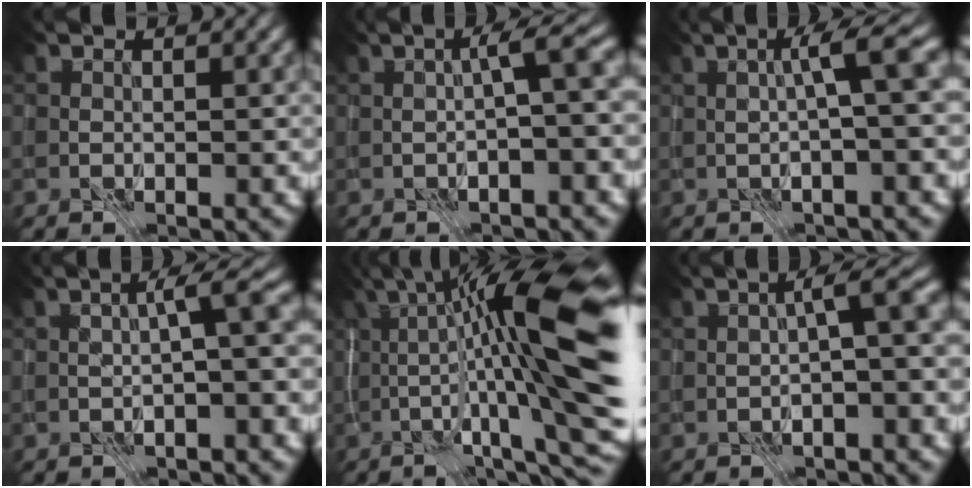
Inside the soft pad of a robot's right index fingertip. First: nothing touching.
{"total": 3.0, "force": [-0.5, 0.0, 2.9], "torque": [-0.045, 0.016, -0.013]}
{"total": 3.4, "force": [0.3, -0.2, 3.3], "torque": [-0.053, 0.019, 0.000]}
{"total": 3.0, "force": [-0.5, 0.1, 2.9], "torque": [-0.046, 0.014, -0.012]}
{"total": 16.3, "force": [-0.1, 3.1, 16.0], "torque": [-0.233, 0.030, 0.005]}
{"total": 3.4, "force": [-0.7, 0.3, 3.3], "torque": [-0.051, 0.016, -0.017]}